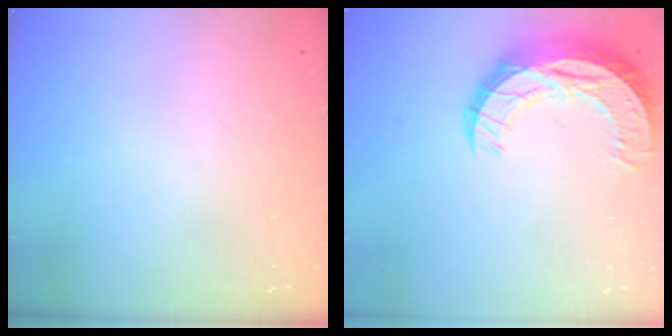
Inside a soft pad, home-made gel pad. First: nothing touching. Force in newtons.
{"total": 13.7, "press": 13.7, "slide": 0.9}